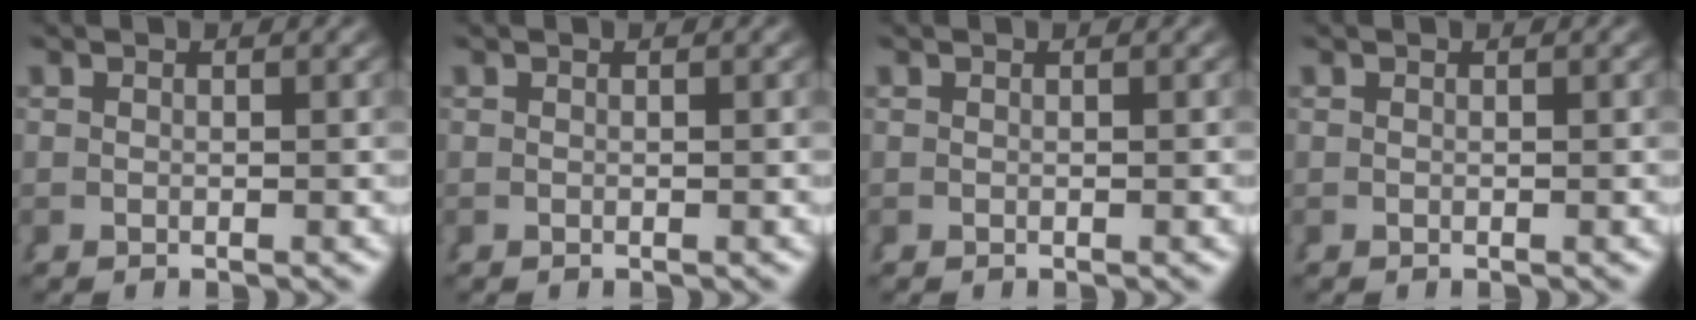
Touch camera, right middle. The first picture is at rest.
{"total": 0.0}
{"total": 0.0}
{"total": 0.0}